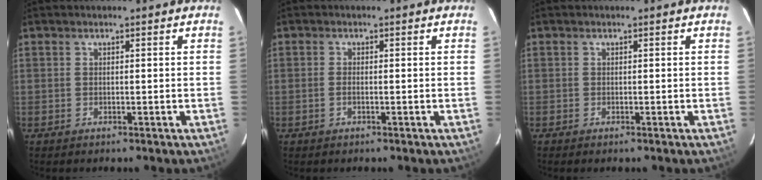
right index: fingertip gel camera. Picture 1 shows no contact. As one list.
[{"total": 1.1, "force": [-0.4, 0.4, 0.9], "torque": [-0.021, 0.000, -0.008]}, {"total": 0.0}]